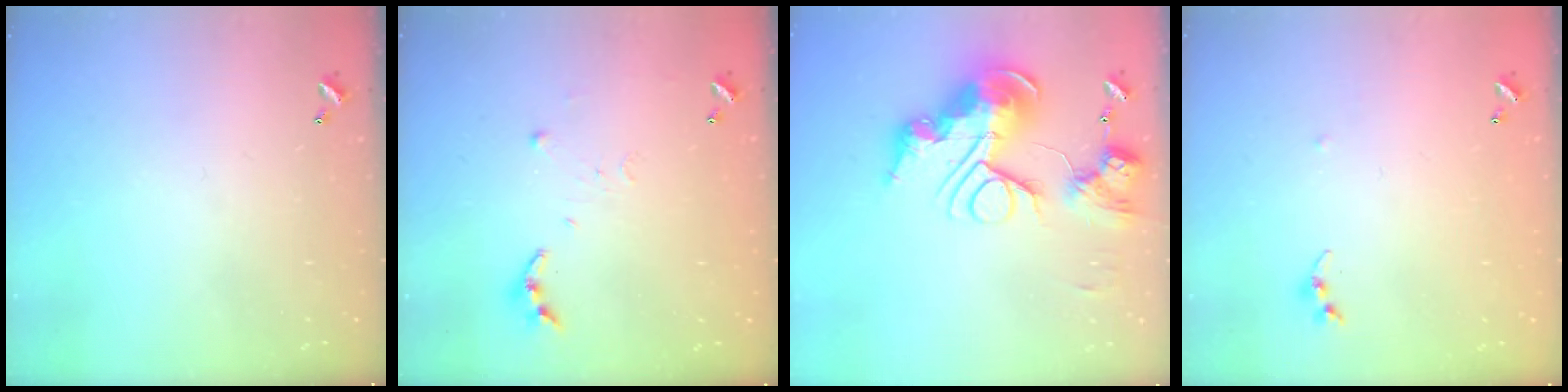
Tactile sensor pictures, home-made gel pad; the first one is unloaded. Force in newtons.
{"total": 4.9, "press": 4.8, "slide": 0.5}
{"total": 0.9, "press": 0.9, "slide": 0.0}
{"total": 5.0, "press": 5.0, "slide": 0.6}